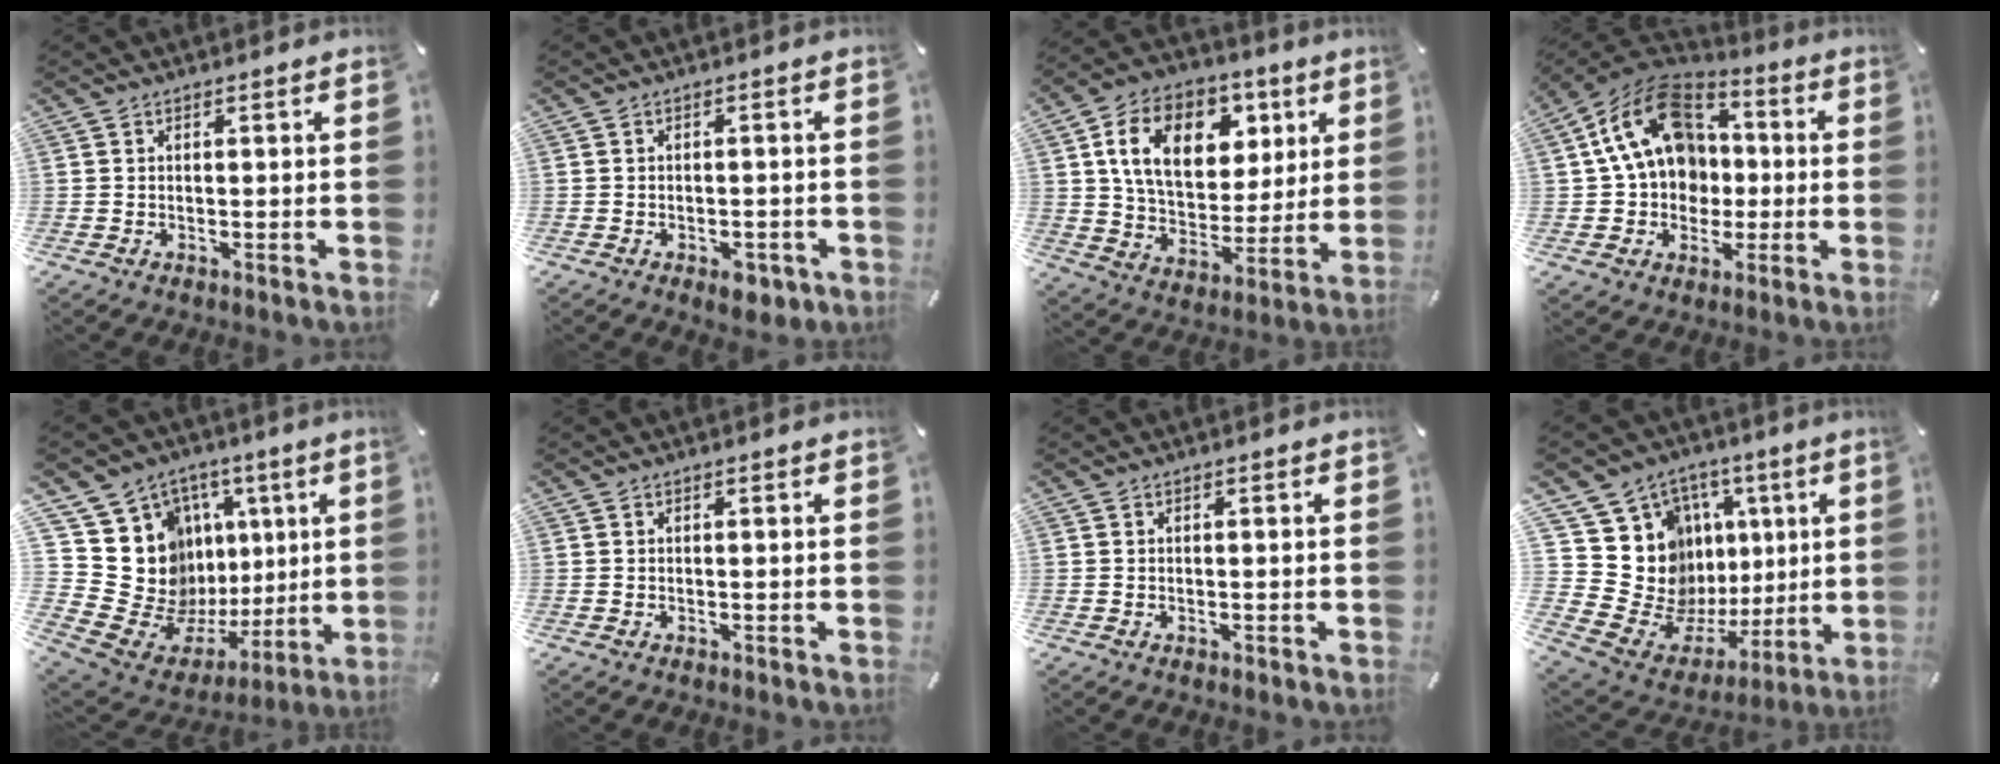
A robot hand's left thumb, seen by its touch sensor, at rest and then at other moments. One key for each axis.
{"total": 4.5, "fx": -2.4, "fy": 2.5, "fz": 3.0, "tx": -0.040, "ty": 0.015, "tz": -0.038}
{"total": 17.6, "fx": 6.7, "fy": 12.5, "fz": 10.3, "tx": -0.174, "ty": -0.003, "tz": 0.125}
{"total": 18.9, "fx": 2.7, "fy": 15.4, "fz": 10.7, "tx": -0.201, "ty": -0.004, "tz": 0.052}
{"total": 20.4, "fx": 3.6, "fy": 18.1, "fz": 8.7, "tx": -0.139, "ty": -0.075, "tz": 0.113}
{"total": 0.0}
{"total": 0.0}
{"total": 19.3, "fx": 3.7, "fy": 17.2, "fz": 7.8, "tx": -0.130, "ty": -0.063, "tz": 0.104}